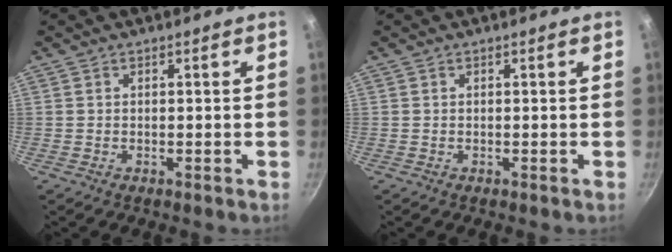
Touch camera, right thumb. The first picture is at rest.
{"total": 0.0}